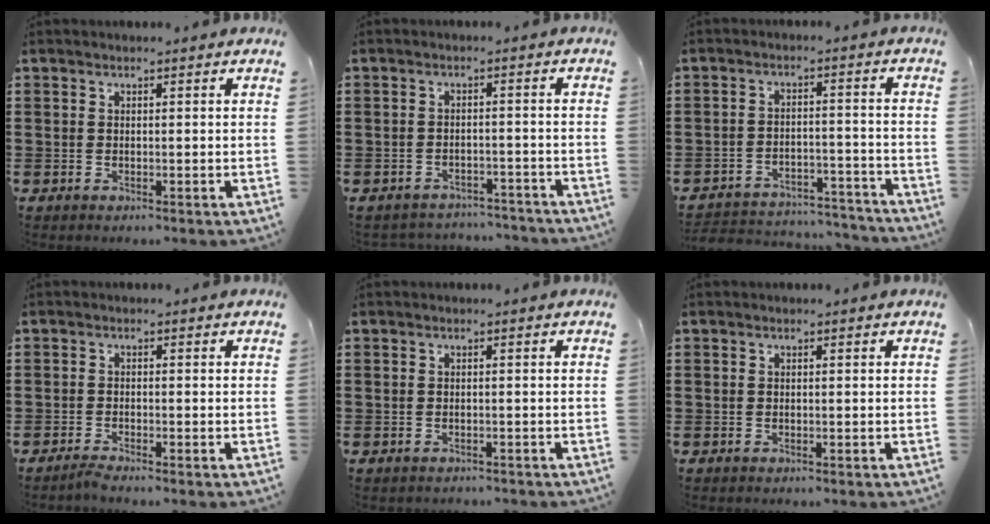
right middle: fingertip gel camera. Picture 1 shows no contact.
{"total": 2.7, "force": [-2.7, 0.4, -0.1], "torque": [-0.006, 0.000, -0.058]}
{"total": 4.3, "force": [-4.1, 0.8, 0.6], "torque": [-0.021, 0.002, -0.089]}
{"total": 1.4, "force": [-1.3, -0.1, 0.4], "torque": [-0.009, -0.001, -0.025]}
{"total": 0.6, "force": [-0.6, 0.1, 0.0], "torque": [-0.001, 0.000, -0.013]}
{"total": 0.0}